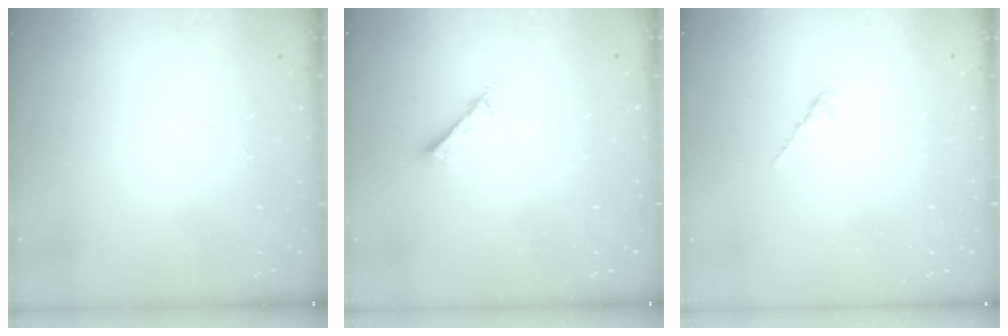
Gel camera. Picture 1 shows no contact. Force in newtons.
{"total": 2.8, "press": 2.7, "slide": 0.4}
{"total": 2.0, "press": 2.0, "slide": 0.6}